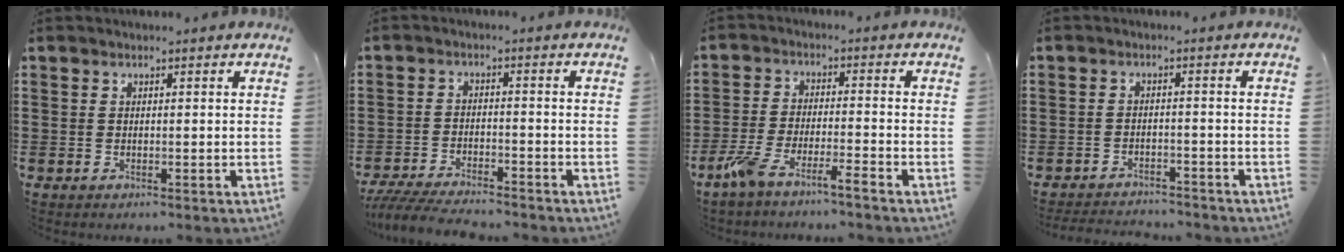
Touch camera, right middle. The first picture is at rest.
{"total": 4.4, "force": [-4.3, -0.1, 1.2], "torque": [-0.027, -0.006, -0.087]}
{"total": 5.4, "force": [-4.6, -0.2, 2.8], "torque": [-0.082, -0.021, -0.095]}
{"total": 2.3, "force": [-2.3, -0.2, -0.1], "torque": [0.000, -0.001, -0.050]}